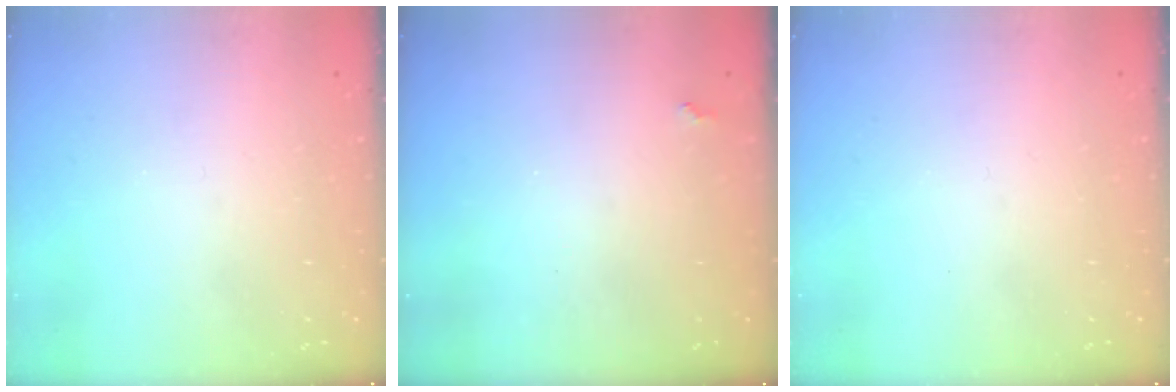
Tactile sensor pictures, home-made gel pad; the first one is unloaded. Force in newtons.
{"total": 2.0, "press": 2.0, "slide": 0.5}
{"total": 0.0}